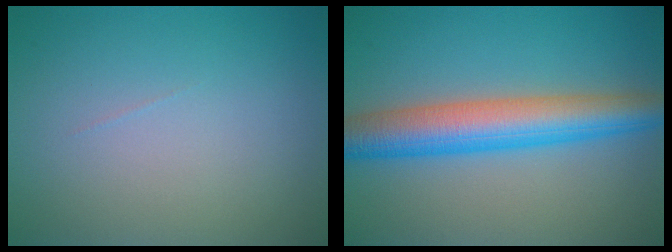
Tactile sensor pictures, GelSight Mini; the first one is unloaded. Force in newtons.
{"total": 7.1, "press": 7.1, "slide": 0.2}